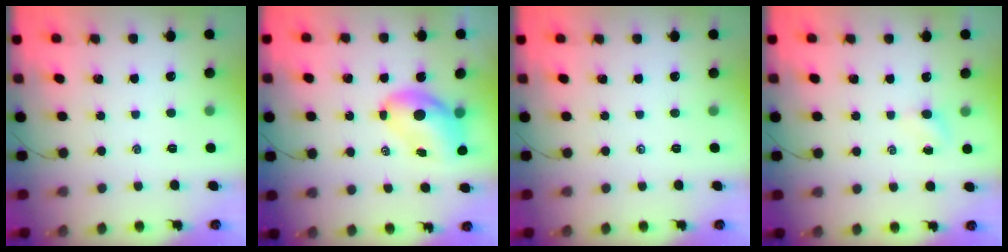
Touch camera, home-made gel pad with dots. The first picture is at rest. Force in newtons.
{"total": 7.9, "press": 7.7, "slide": 1.7}
{"total": 0.0}
{"total": 2.9, "press": 2.7, "slide": 1.1}